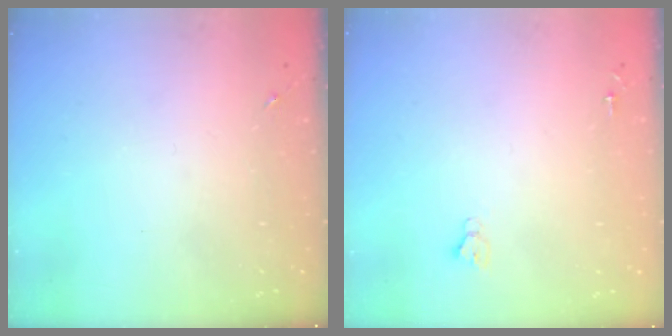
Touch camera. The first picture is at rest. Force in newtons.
{"total": 2.7, "press": 2.7, "slide": 0.0}